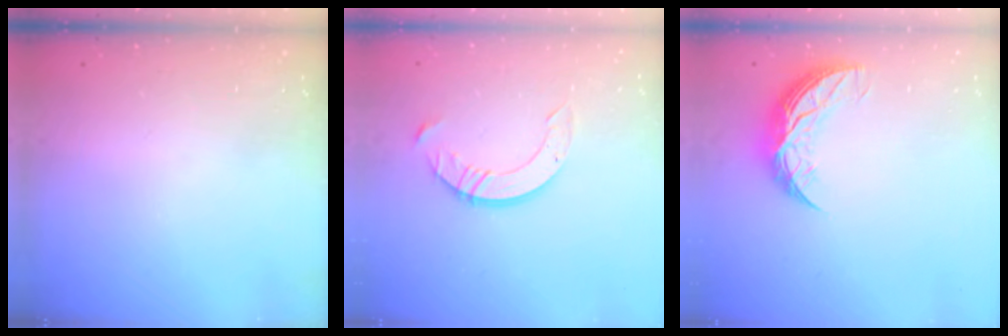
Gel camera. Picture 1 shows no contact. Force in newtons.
{"total": 9.6, "press": 9.5, "slide": 0.8}
{"total": 8.9, "press": 8.9, "slide": 0.5}